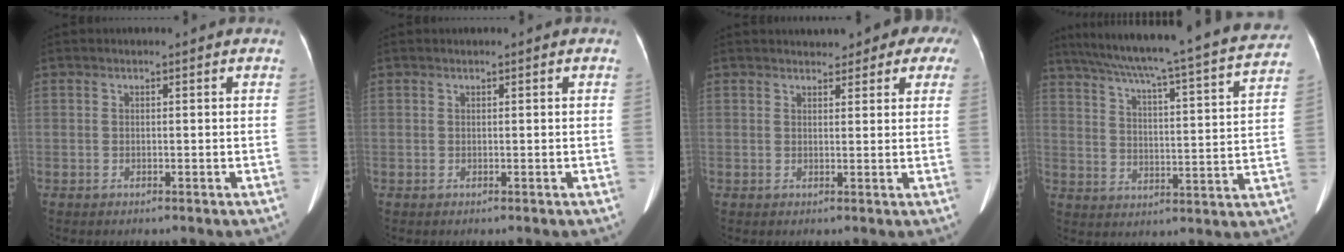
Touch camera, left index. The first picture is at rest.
{"total": 0.0}
{"total": 10.3, "force": [7.8, 5.1, 4.4], "torque": [-0.026, 0.024, 0.077]}
{"total": 27.4, "force": [24.3, 1.1, 12.5], "torque": [-0.203, -0.034, 0.314]}